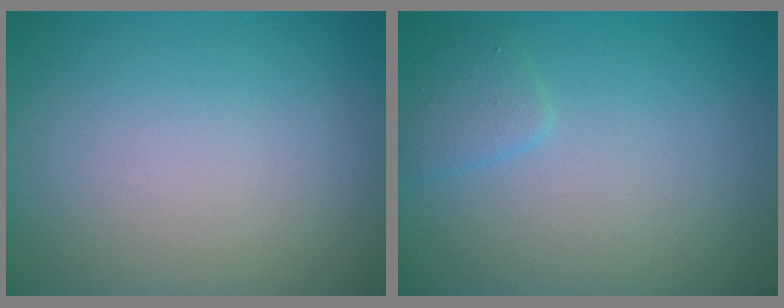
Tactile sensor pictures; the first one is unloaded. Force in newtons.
{"total": 1.4, "press": 1.4, "slide": 0.1}